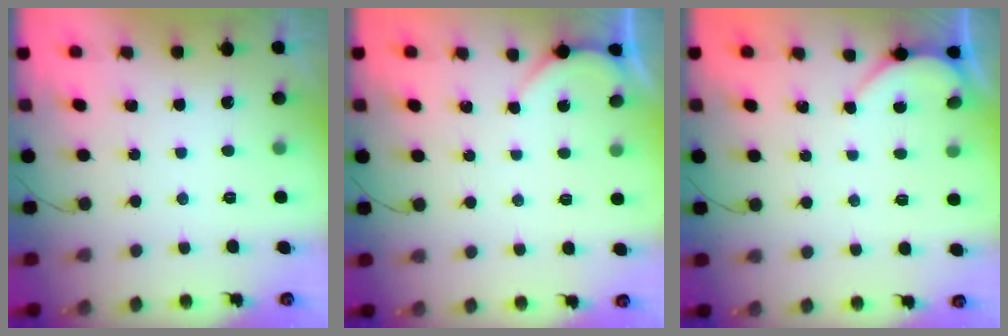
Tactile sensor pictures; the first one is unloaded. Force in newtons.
{"total": 1.6, "press": 1.6, "slide": 0.3}
{"total": 3.0, "press": 3.0, "slide": 0.2}